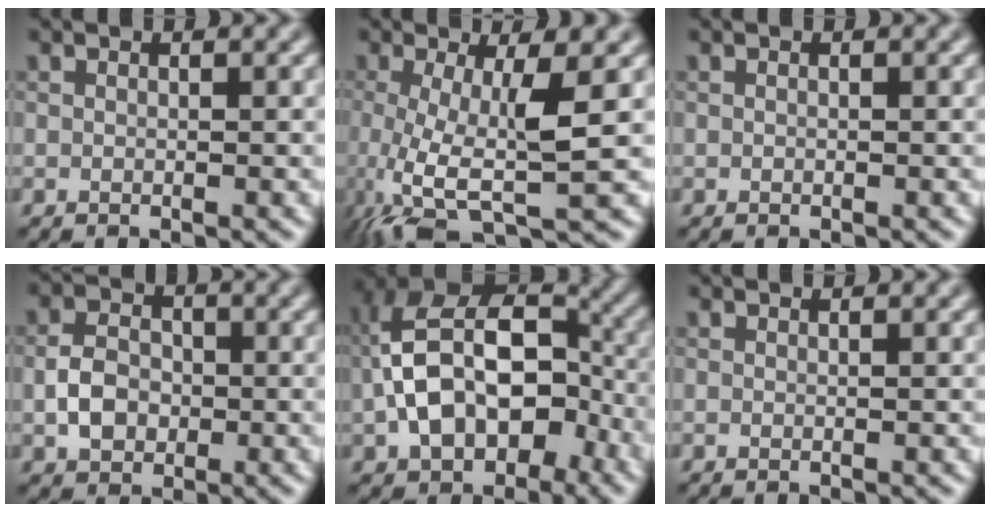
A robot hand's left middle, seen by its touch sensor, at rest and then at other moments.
{"total": 7.3, "force": [-1.2, 1.8, 6.9], "torque": [-0.140, -0.011, -0.026]}
{"total": 0.0}
{"total": 3.3, "force": [-0.8, 2.6, 1.9], "torque": [-0.037, 0.005, -0.018]}
{"total": 12.6, "force": [-2.6, 7.8, 9.5], "torque": [-0.163, 0.013, -0.055]}
{"total": 0.0}